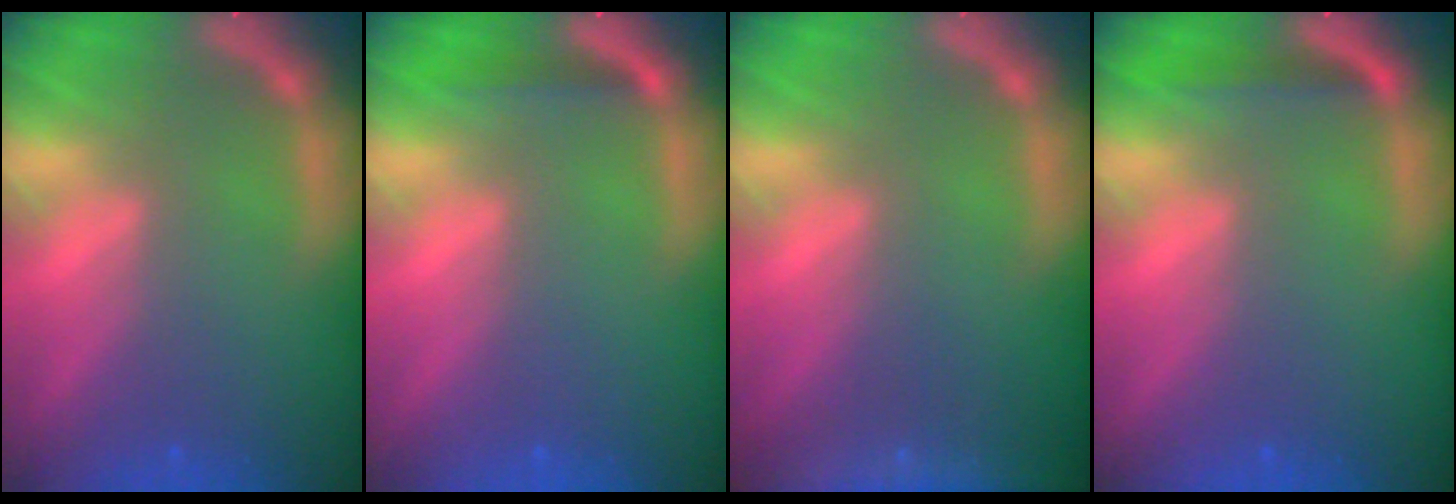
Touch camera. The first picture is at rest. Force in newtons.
{"total": 1.4}
{"total": 8.5}
{"total": 1.9}